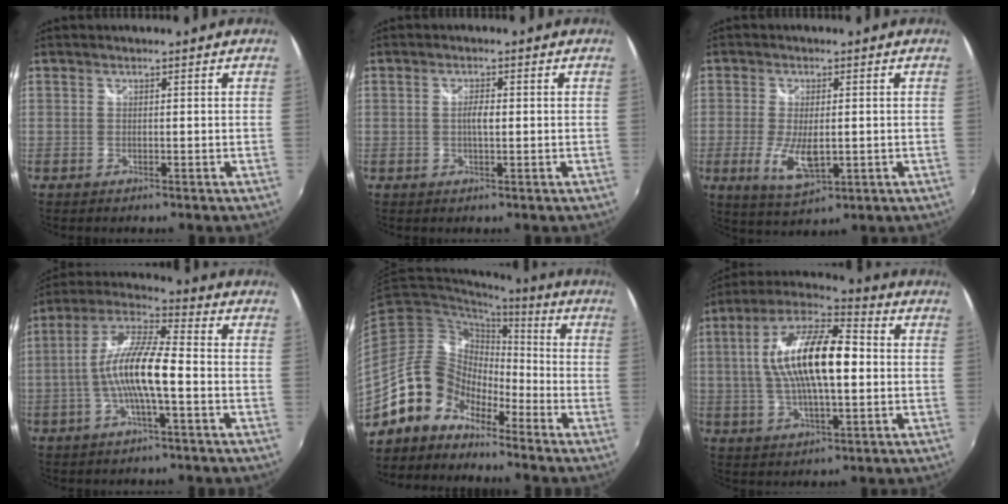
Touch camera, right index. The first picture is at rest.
{"total": 2.2, "force": [0.0, 0.6, 2.1], "torque": [-0.037, 0.001, -0.001]}
{"total": 7.7, "force": [-1.5, 3.2, 6.8], "torque": [-0.138, -0.017, -0.024]}
{"total": 12.1, "force": [-2.5, 2.1, 11.7], "torque": [-0.232, 0.007, -0.050]}
{"total": 11.2, "force": [-8.8, 6.4, 2.9], "torque": [-0.052, 0.035, -0.178]}
{"total": 17.7, "force": [1.1, 6.3, 16.6], "torque": [-0.309, 0.016, 0.011]}